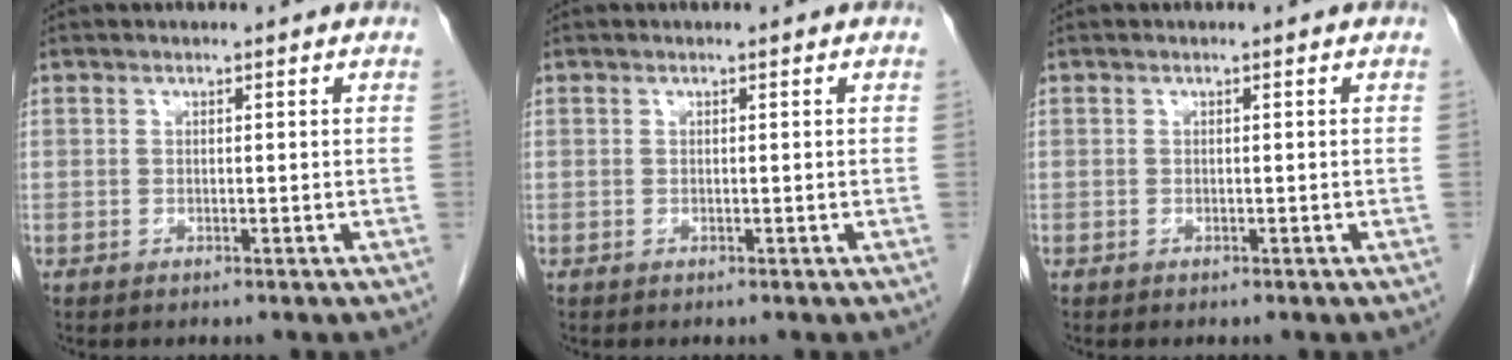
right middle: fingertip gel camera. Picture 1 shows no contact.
{"total": 0.0}
{"total": 0.0}